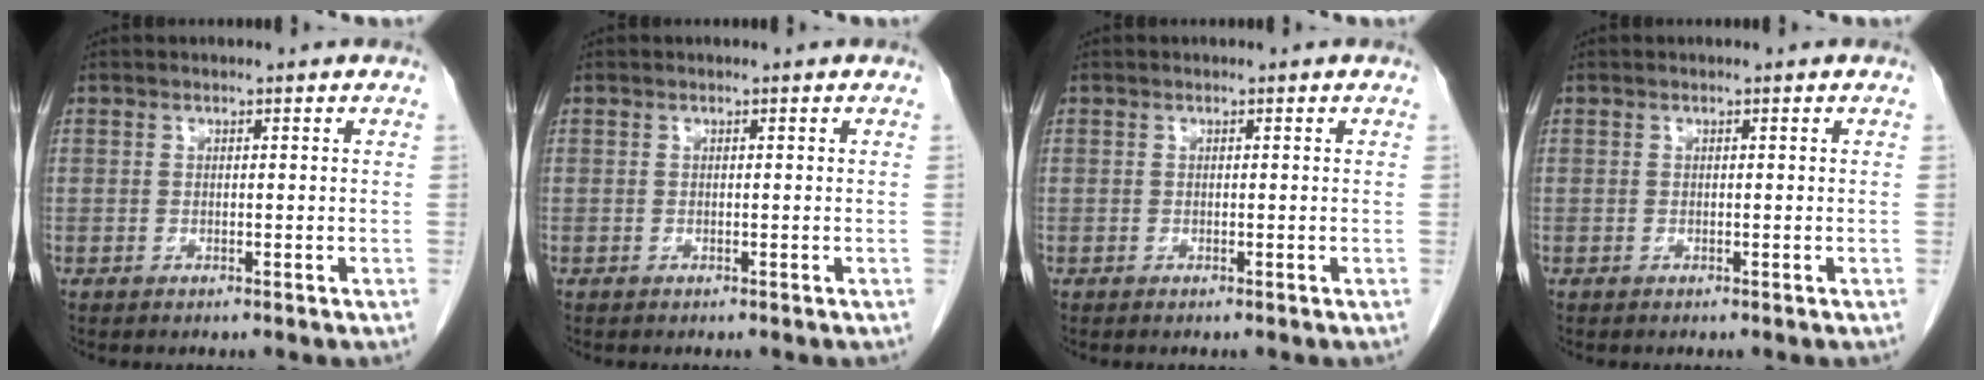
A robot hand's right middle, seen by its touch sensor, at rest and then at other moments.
{"total": 0.0}
{"total": 0.0}
{"total": 0.0}